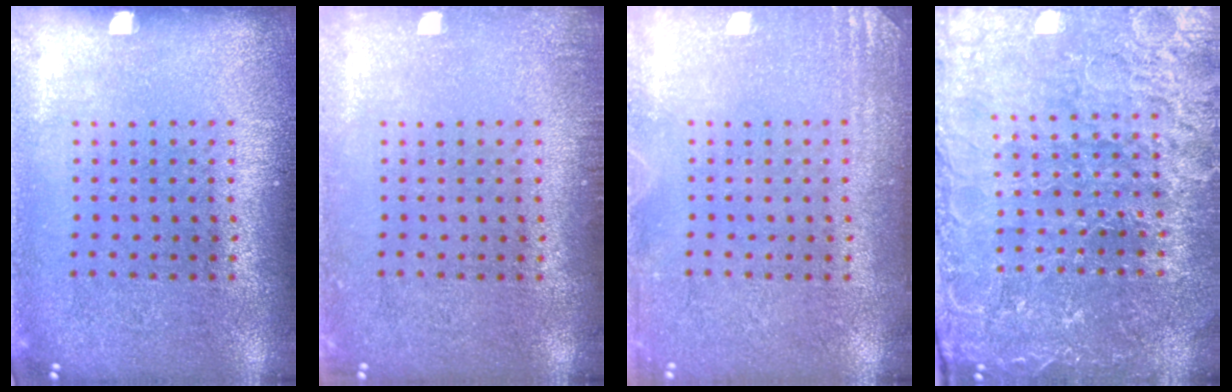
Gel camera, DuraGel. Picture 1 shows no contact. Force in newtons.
{"total": 1.1, "press": 1.0, "slide": 0.2}
{"total": 2.0, "press": 2.0, "slide": 0.4}
{"total": 4.0, "press": 3.9, "slide": 0.9}